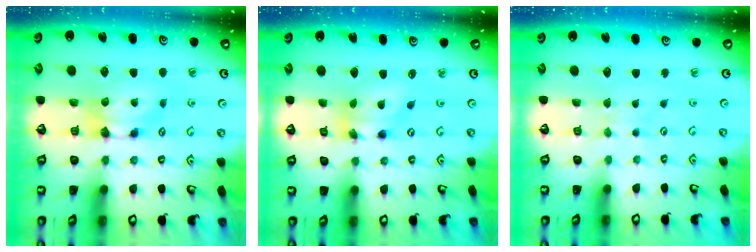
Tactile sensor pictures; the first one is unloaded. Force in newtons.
{"total": 4.9, "press": 4.4, "slide": 2.0}
{"total": 2.9, "press": 2.9, "slide": 0.4}